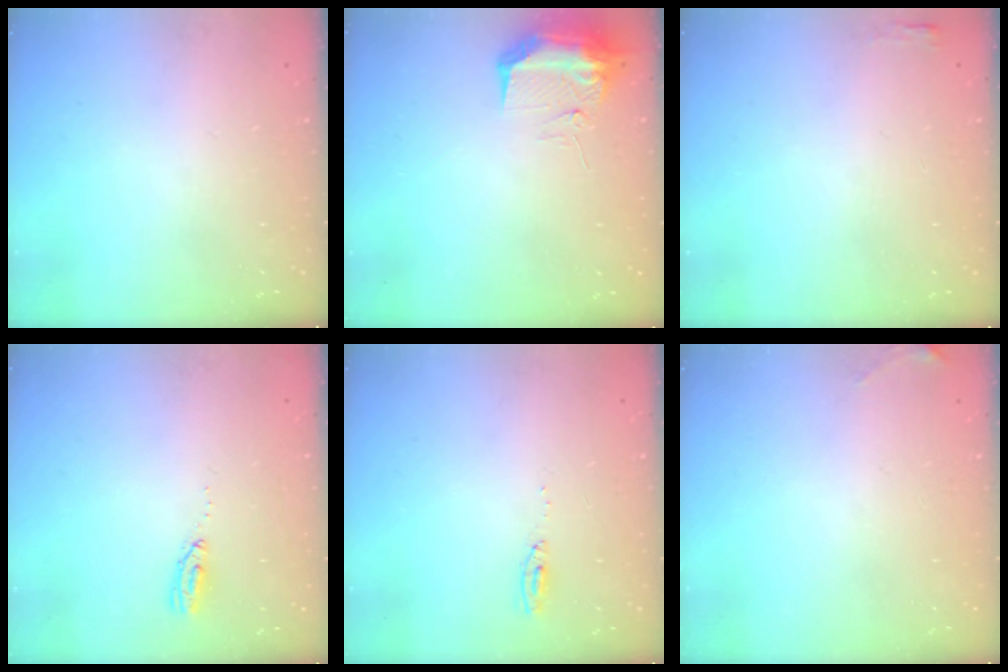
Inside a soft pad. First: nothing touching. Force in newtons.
{"total": 9.7, "press": 9.7, "slide": 1.0}
{"total": 2.7, "press": 2.6, "slide": 0.8}
{"total": 4.9, "press": 4.9, "slide": 0.5}
{"total": 3.6, "press": 3.4, "slide": 1.1}
{"total": 5.4, "press": 5.1, "slide": 1.8}